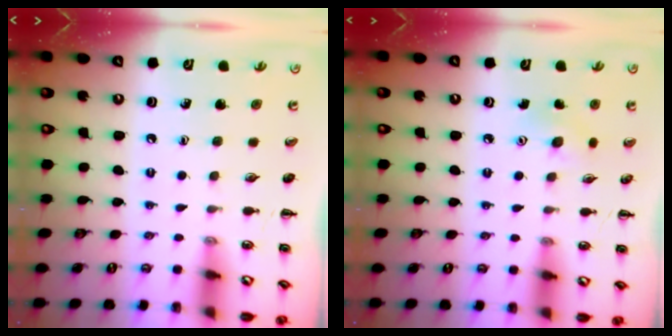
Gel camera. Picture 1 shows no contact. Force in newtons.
{"total": 5.6, "press": 5.4, "slide": 1.6}